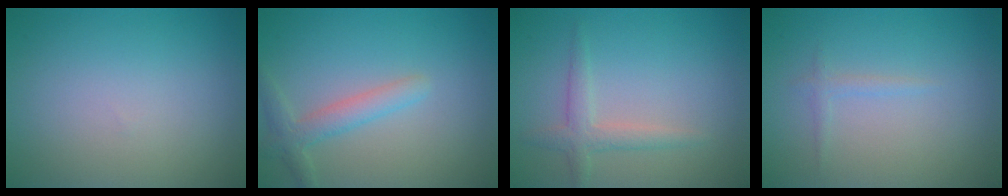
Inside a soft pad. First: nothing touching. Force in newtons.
{"total": 2.6, "press": 2.5, "slide": 0.2}
{"total": 2.1, "press": 2.1, "slide": 0.1}
{"total": 0.8, "press": 0.8, "slide": 0.0}